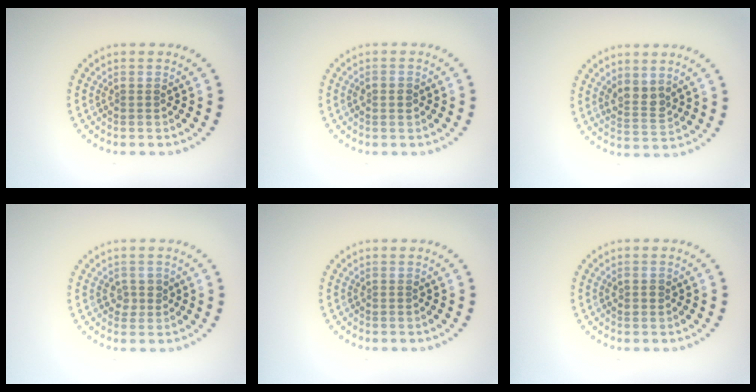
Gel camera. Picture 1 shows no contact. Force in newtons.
{"total": 1.4, "press": 1.4, "slide": 0.1}
{"total": 2.4, "press": 2.1, "slide": 1.2}
{"total": 1.5, "press": 1.3, "slide": 0.6}
{"total": 0.0}
{"total": 1.0, "press": 1.0, "slide": 0.2}